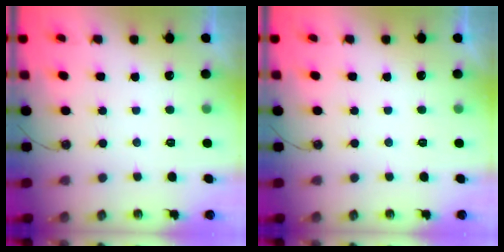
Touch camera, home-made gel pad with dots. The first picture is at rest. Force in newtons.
{"total": 0.0}